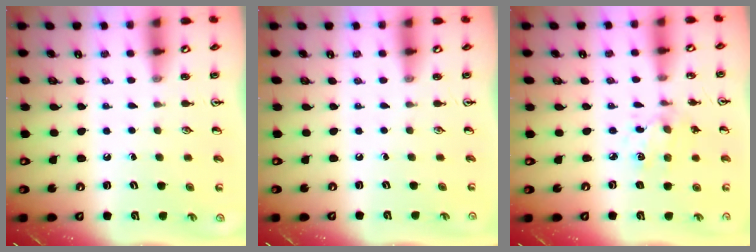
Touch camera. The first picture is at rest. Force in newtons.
{"total": 0.0}
{"total": 2.1, "press": 2.1, "slide": 0.4}